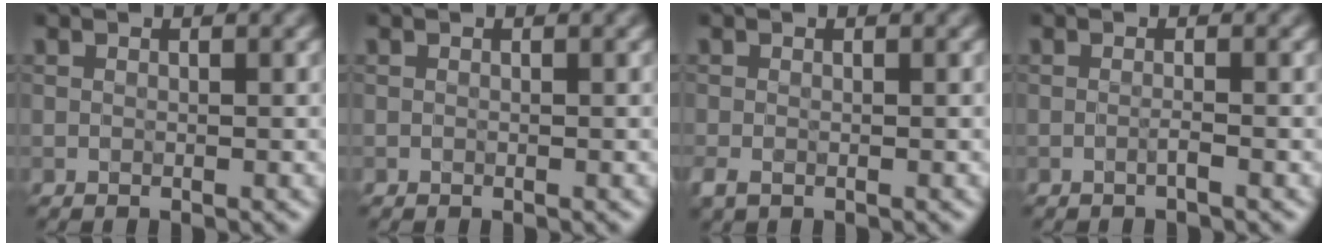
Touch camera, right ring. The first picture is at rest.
{"total": 0.0}
{"total": 1.2, "force": [-0.6, 0.6, 0.8], "torque": [-0.022, -0.005, -0.013]}
{"total": 0.9, "force": [-0.4, 0.1, 0.8], "torque": [-0.011, -0.001, -0.011]}